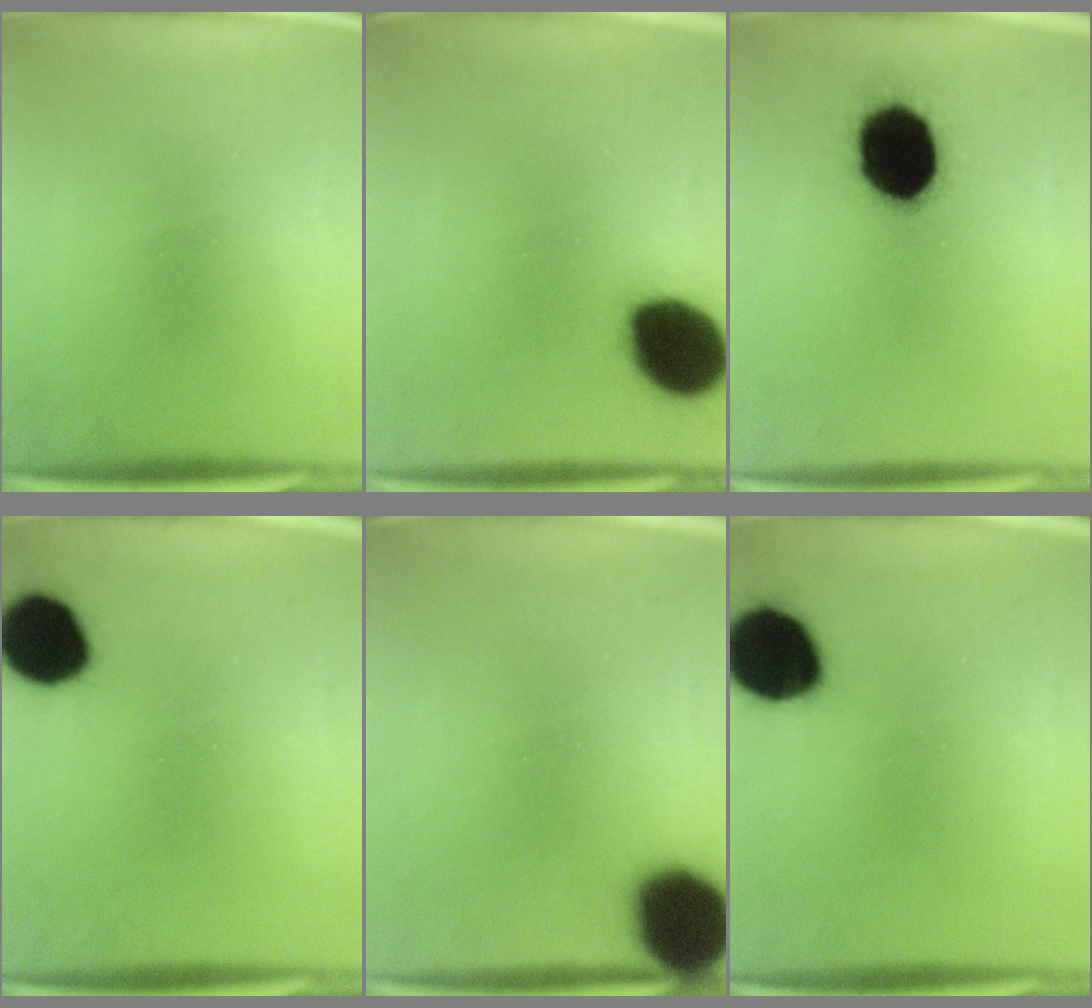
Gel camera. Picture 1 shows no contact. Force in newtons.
{"total": 17.6}
{"total": 19.1}
{"total": 12.2}
{"total": 16.4}
{"total": 15.1}